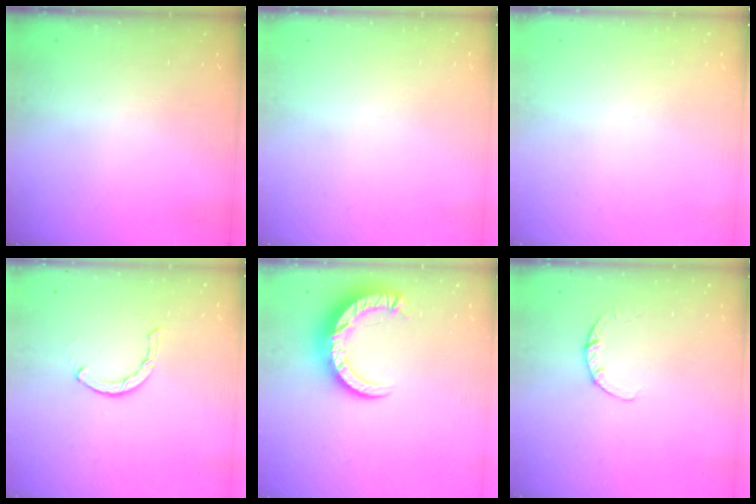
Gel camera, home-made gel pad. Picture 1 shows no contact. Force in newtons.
{"total": 0.0}
{"total": 0.0}
{"total": 2.1, "press": 2.1, "slide": 0.2}
{"total": 10.7, "press": 10.6, "slide": 1.1}
{"total": 2.7, "press": 2.7, "slide": 0.4}